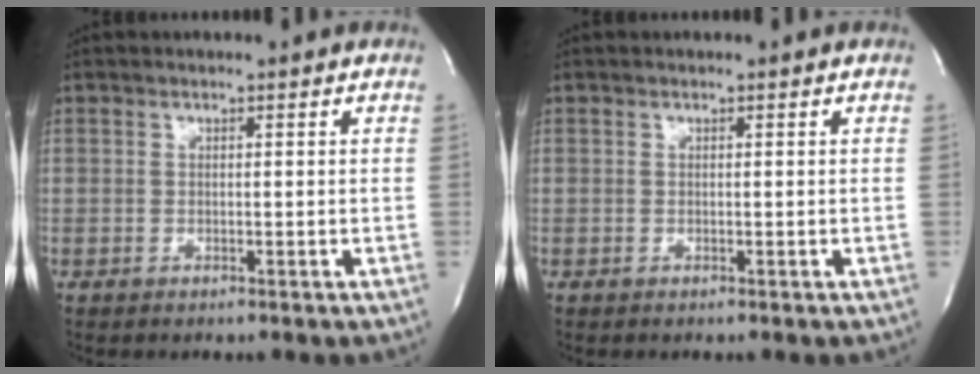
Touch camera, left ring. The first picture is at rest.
{"total": 0.0}